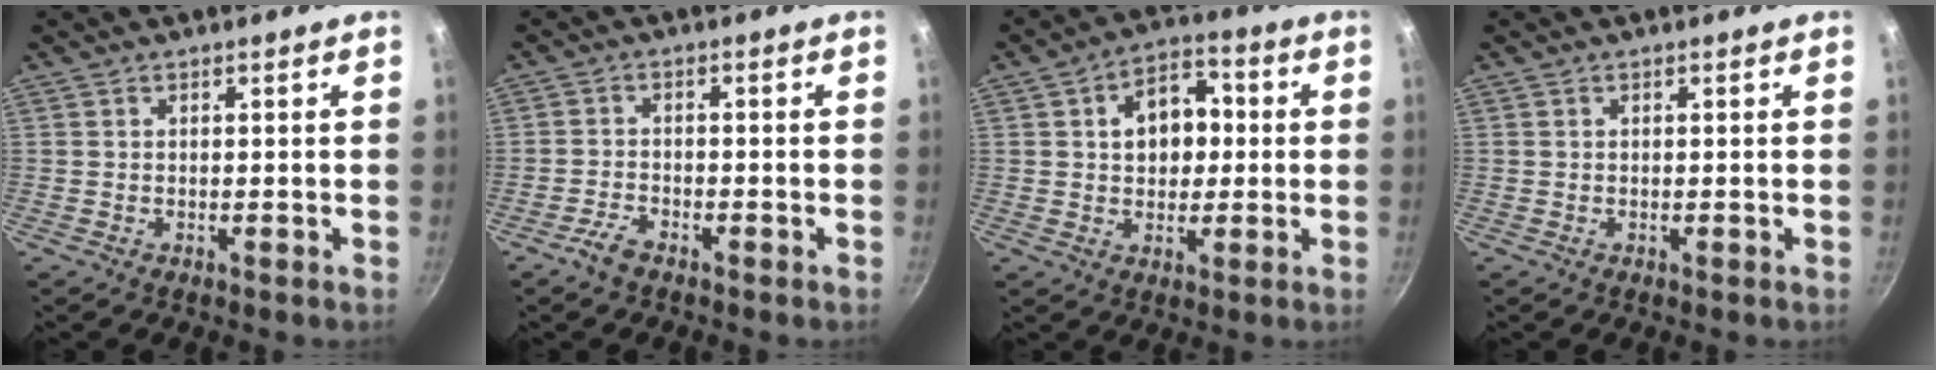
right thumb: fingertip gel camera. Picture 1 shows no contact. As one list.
[{"total": 3.2, "force": [-2.4, 1.2, 1.7], "torque": [-0.039, 0.020, -0.048]}, {"total": 10.5, "force": [1.4, 7.5, 7.2], "torque": [-0.069, 0.017, 0.013]}, {"total": 0.0}]